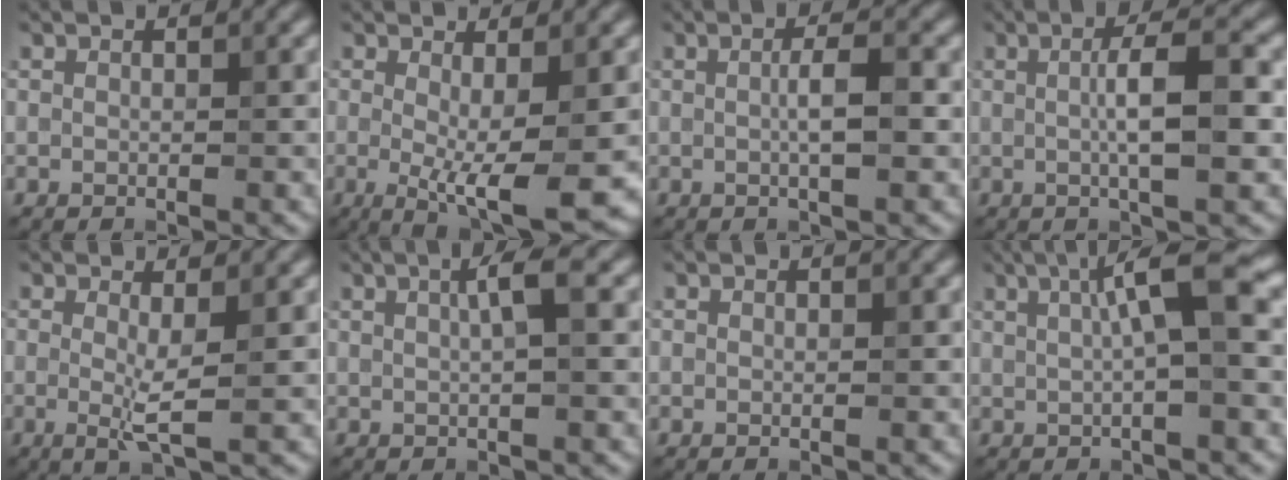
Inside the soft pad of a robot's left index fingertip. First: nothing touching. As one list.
[{"total": 5.7, "force": [-0.6, 1.1, 5.5], "torque": [-0.087, -0.017, -0.009]}, {"total": 2.7, "force": [0.0, 0.4, 2.7], "torque": [-0.050, 0.006, 0.000]}, {"total": 5.2, "force": [0.2, 1.0, 5.1], "torque": [-0.086, 0.009, 0.003]}, {"total": 2.5, "force": [0.1, 0.3, 2.5], "torque": [-0.051, -0.011, 0.000]}, {"total": 2.6, "force": [0.6, 0.4, 2.5], "torque": [-0.042, 0.009, 0.008]}, {"total": 0.0}, {"total": 5.7, "force": [1.3, 0.9, 5.5], "torque": [-0.087, 0.016, 0.017]}]